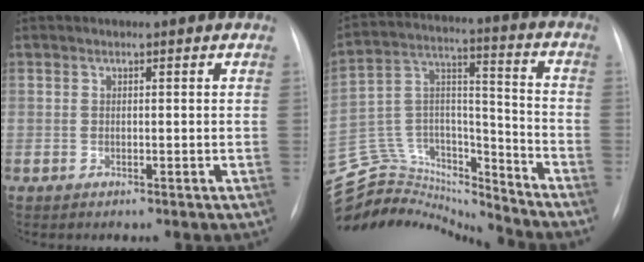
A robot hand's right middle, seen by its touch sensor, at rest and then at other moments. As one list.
[{"total": 20.6, "force": [-19.8, 4.4, 3.0], "torque": [-0.066, 0.068, -0.323]}]